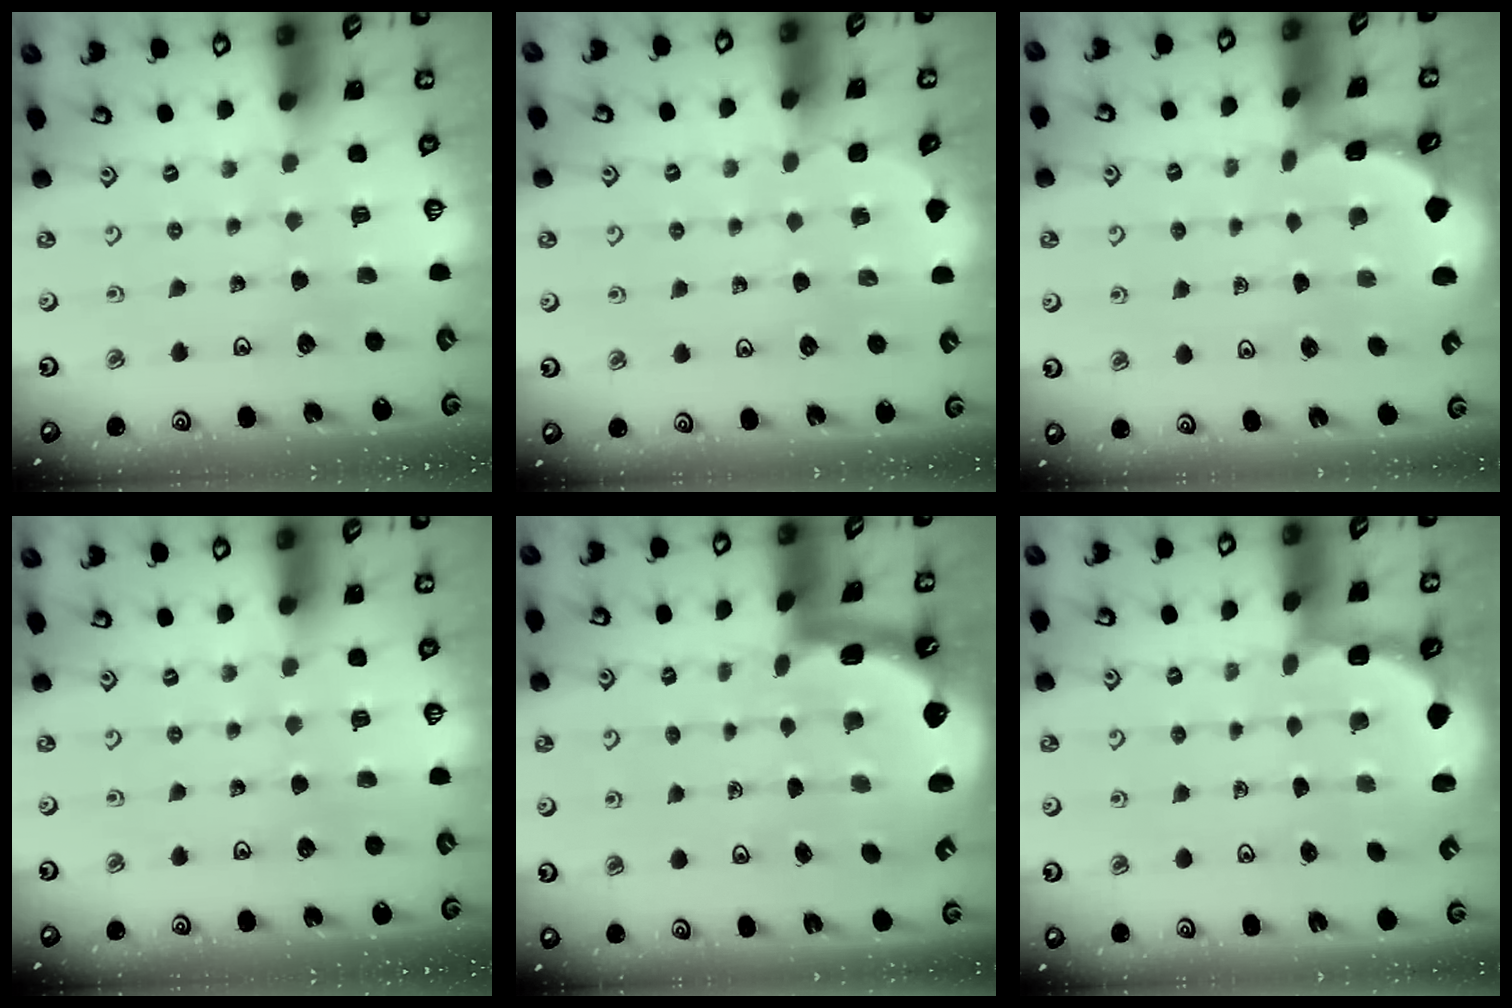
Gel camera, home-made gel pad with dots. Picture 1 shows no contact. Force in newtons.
{"total": 2.1, "press": 2.1, "slide": 0.2}
{"total": 1.5, "press": 1.5, "slide": 0.2}
{"total": 0.0}
{"total": 3.4, "press": 2.6, "slide": 2.3}
{"total": 2.7, "press": 2.4, "slide": 1.4}